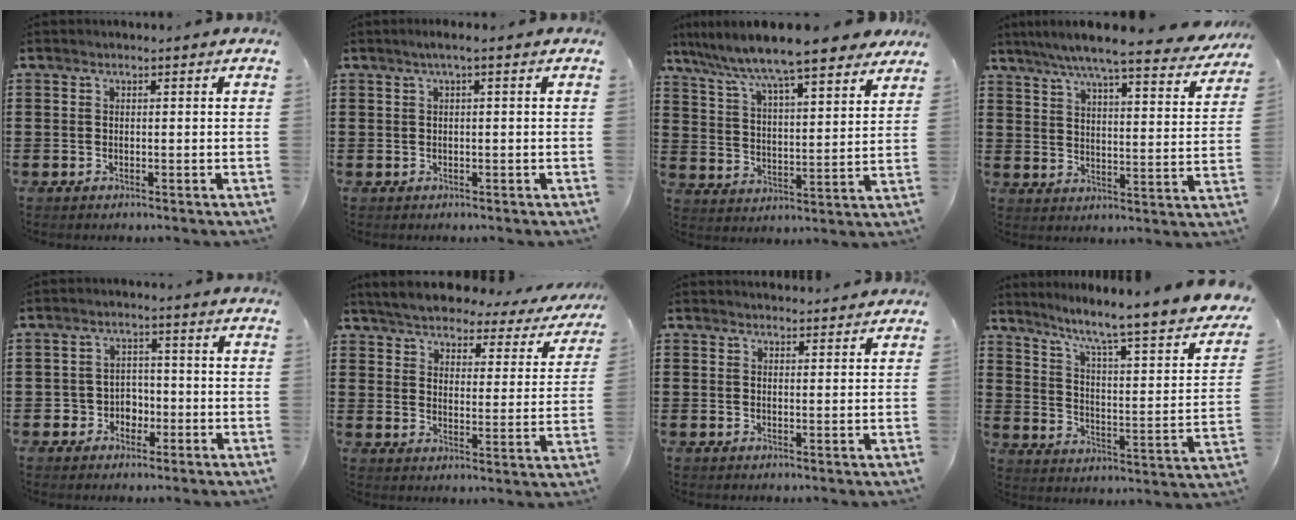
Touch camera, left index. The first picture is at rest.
{"total": 1.4, "force": [0.1, 0.0, 1.4], "torque": [-0.022, -0.003, 0.002]}
{"total": 9.1, "force": [8.1, 0.3, 4.1], "torque": [-0.116, -0.044, 0.135]}
{"total": 7.8, "force": [6.8, -0.2, 3.8], "torque": [-0.099, -0.038, 0.115]}
{"total": 3.5, "force": [-1.6, 2.9, 1.1], "torque": [-0.030, 0.006, -0.036]}
{"total": 4.8, "force": [4.6, 0.4, 1.1], "torque": [-0.048, -0.032, 0.076]}
{"total": 1.8, "force": [1.7, 0.4, -0.1], "torque": [-0.003, 0.000, 0.035]}
{"total": 6.2, "force": [4.6, -0.4, 4.1], "torque": [-0.101, -0.048, 0.062]}